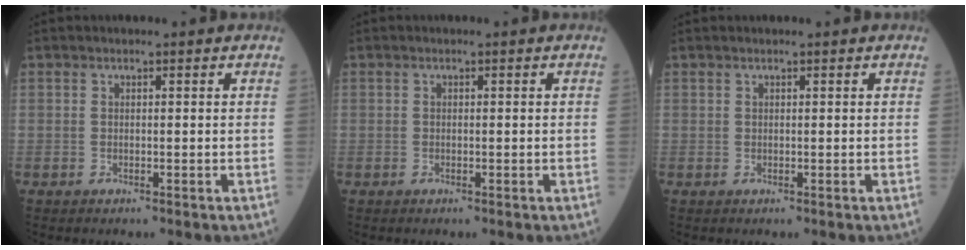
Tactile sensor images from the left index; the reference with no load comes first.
{"total": 0.0}
{"total": 0.0}